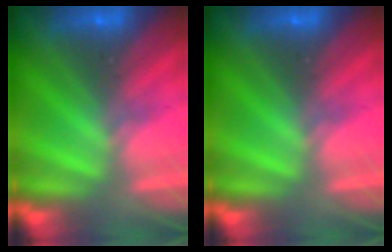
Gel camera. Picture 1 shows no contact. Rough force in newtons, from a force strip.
{"total": 0.0}